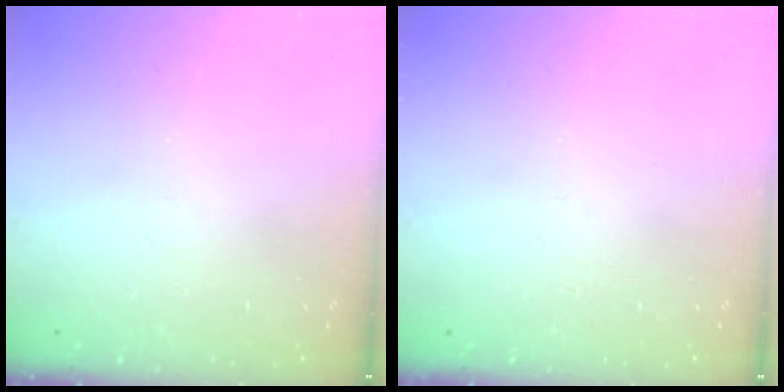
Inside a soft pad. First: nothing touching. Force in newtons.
{"total": 0.0}